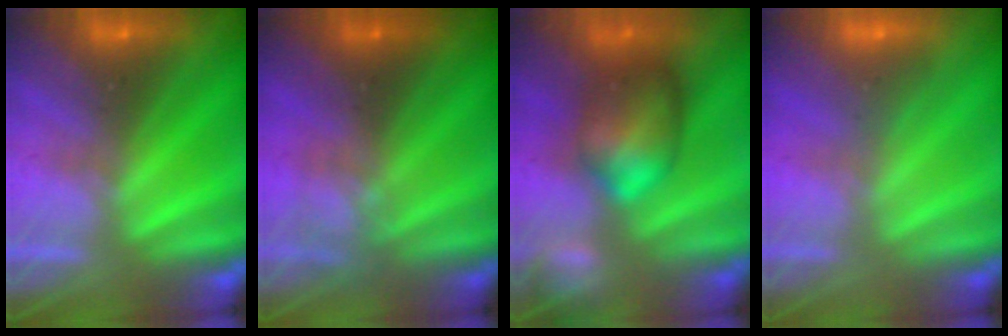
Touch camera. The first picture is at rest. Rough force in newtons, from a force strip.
{"total": 2.4}
{"total": 7.9}
{"total": 2.9}